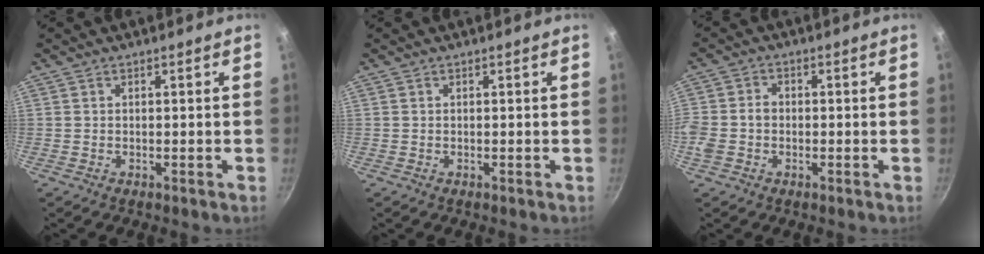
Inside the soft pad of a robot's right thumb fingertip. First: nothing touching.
{"total": 0.0}
{"total": 6.1, "force": [-0.8, 4.9, 3.6], "torque": [-0.072, 0.013, -0.023]}